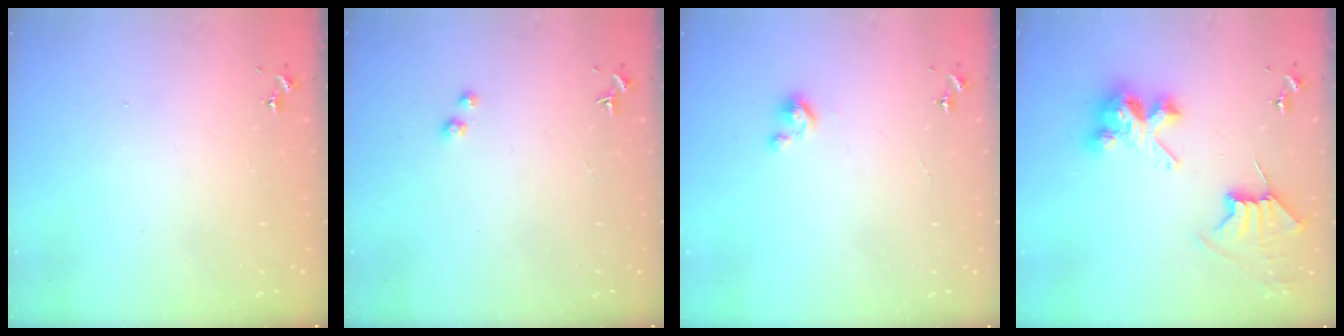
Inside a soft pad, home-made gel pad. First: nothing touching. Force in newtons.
{"total": 1.7, "press": 1.6, "slide": 0.1}
{"total": 2.4, "press": 2.4, "slide": 0.2}
{"total": 8.5, "press": 8.5, "slide": 0.7}